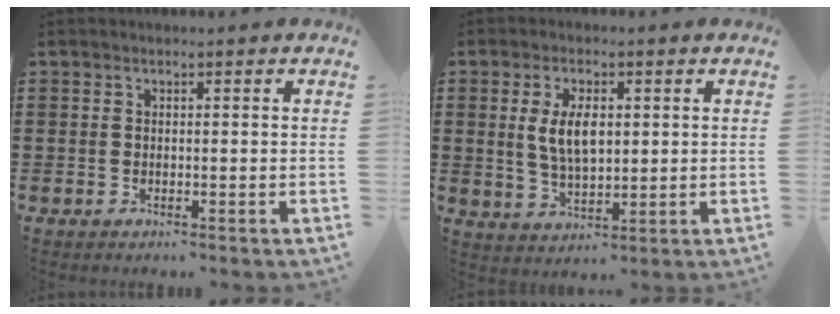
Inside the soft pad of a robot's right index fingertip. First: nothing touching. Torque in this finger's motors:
{"motor_torque": [0.38, 0.26, 0.29, 0.17]}